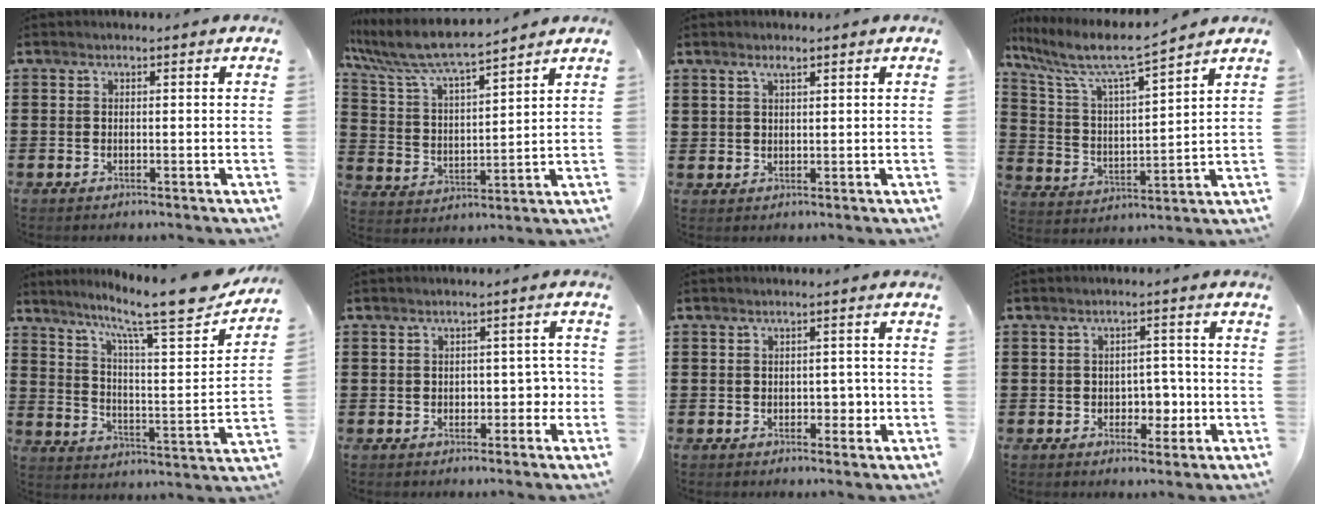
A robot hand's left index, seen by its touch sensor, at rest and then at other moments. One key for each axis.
{"total": 8.0, "fx": 7.3, "fy": 0.8, "fz": 3.3, "tx": -0.095, "ty": -0.039, "tz": 0.124}
{"total": 1.8, "fx": 1.4, "fy": 0.9, "fz": 0.7, "tx": -0.017, "ty": 0.003, "tz": 0.026}
{"total": 8.6, "fx": 7.2, "fy": 0.7, "fz": 4.6, "tx": -0.121, "ty": -0.043, "tz": 0.116}
{"total": 11.1, "fx": 9.1, "fy": 0.5, "fz": 6.3, "tx": -0.125, "ty": -0.067, "tz": 0.139}
{"total": 3.2, "fx": -0.4, "fy": 2.1, "fz": 2.4, "tx": -0.041, "ty": 0.003, "tz": -0.014}
{"total": 2.8, "fx": -0.6, "fy": 1.7, "fz": 2.2, "tx": -0.034, "ty": 0.001, "tz": -0.015}
{"total": 4.1, "fx": -1.1, "fy": 3.1, "fz": 2.4, "tx": -0.038, "ty": 0.001, "tz": -0.028}